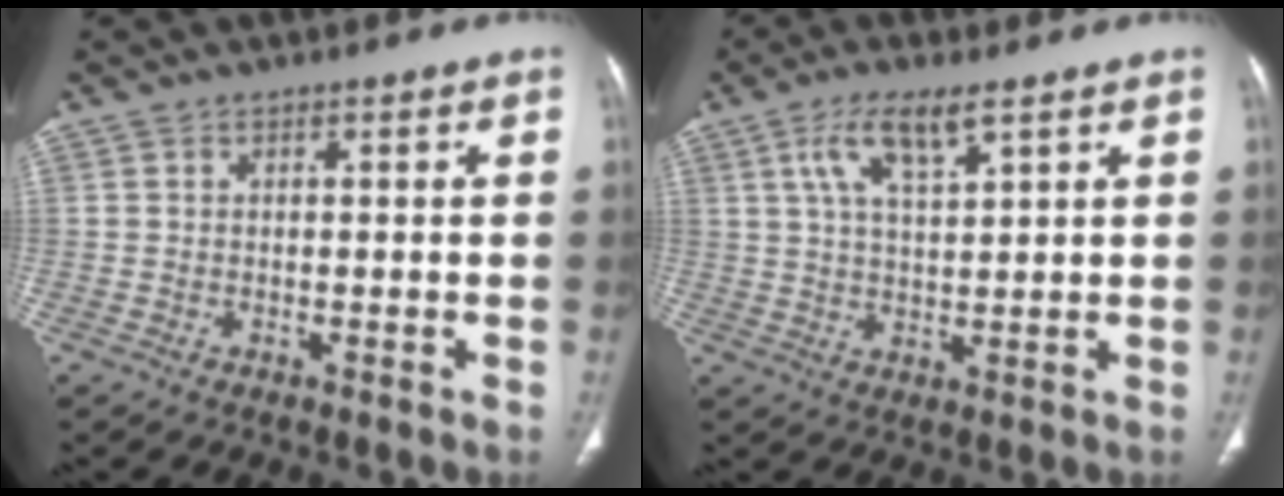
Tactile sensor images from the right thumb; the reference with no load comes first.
{"total": 7.5, "force": [3.9, 2.2, 5.9], "torque": [-0.116, -0.012, 0.078]}